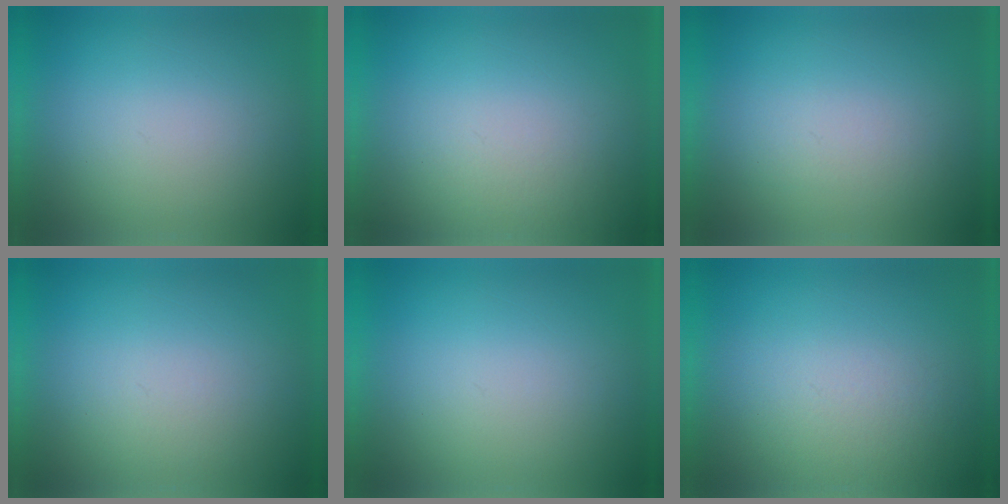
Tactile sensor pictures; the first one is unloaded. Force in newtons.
{"total": 2.0}
{"total": 1.4}
{"total": 1.3}
{"total": 0.0}
{"total": 5.2}